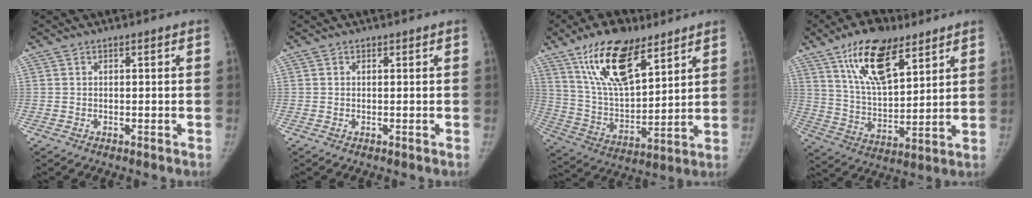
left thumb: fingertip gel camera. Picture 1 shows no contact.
{"total": 0.0}
{"total": 18.2, "force": [11.1, 7.8, 12.1], "torque": [-0.184, -0.050, 0.208]}
{"total": 15.9, "force": [9.6, 6.8, 10.7], "torque": [-0.158, -0.045, 0.174]}